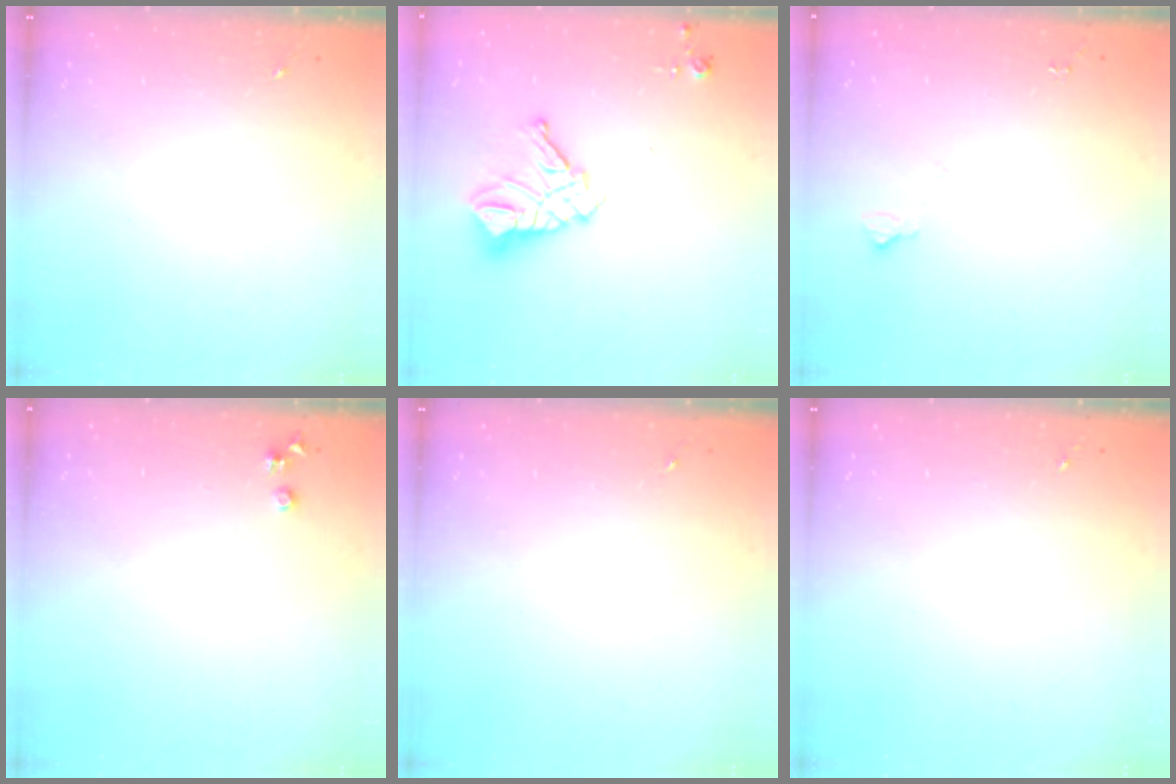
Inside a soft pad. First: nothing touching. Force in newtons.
{"total": 14.0, "press": 13.9, "slide": 1.5}
{"total": 4.9, "press": 4.8, "slide": 0.7}
{"total": 3.5, "press": 3.5, "slide": 0.4}
{"total": 0.0}
{"total": 0.0}